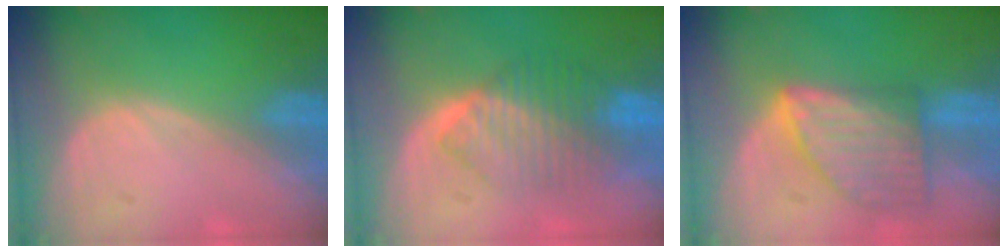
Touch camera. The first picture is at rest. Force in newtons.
{"total": 7.2, "press": 7.1, "slide": 1.0}
{"total": 8.1, "press": 7.4, "slide": 3.4}